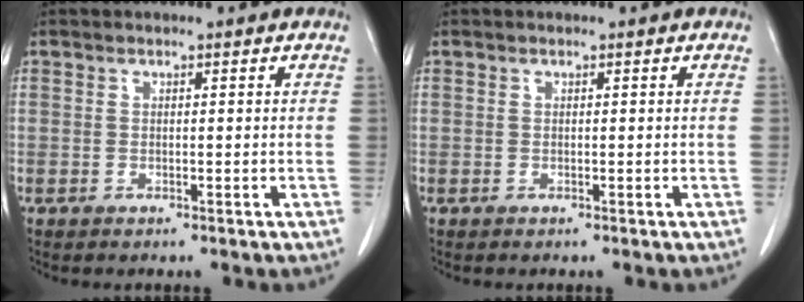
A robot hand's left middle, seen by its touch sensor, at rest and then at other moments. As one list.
[{"total": 0.0}]